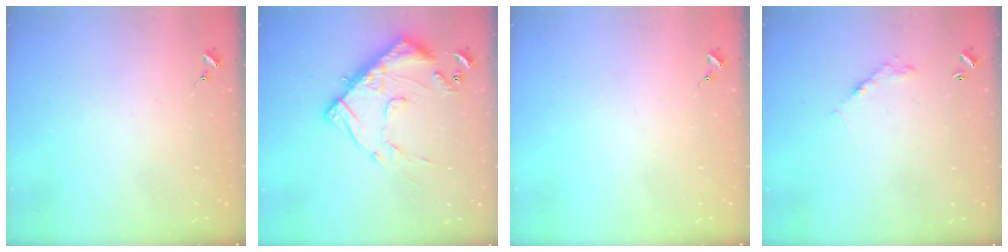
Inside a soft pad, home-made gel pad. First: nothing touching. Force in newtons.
{"total": 16.6, "press": 16.6, "slide": 1.4}
{"total": 0.0}
{"total": 5.1, "press": 5.1, "slide": 0.4}